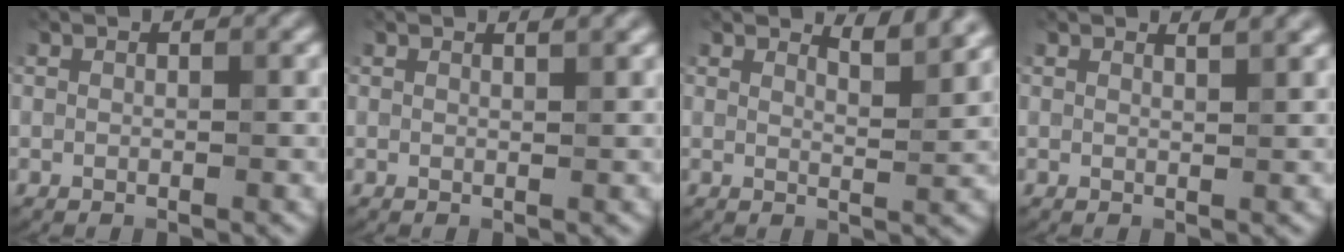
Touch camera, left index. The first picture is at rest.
{"total": 1.1, "force": [0.9, 0.3, 0.6], "torque": [-0.001, 0.000, 0.009]}
{"total": 2.7, "force": [2.4, 0.5, 1.1], "torque": [-0.010, -0.004, 0.031]}
{"total": 1.4, "force": [1.2, 0.3, 0.6], "torque": [-0.001, 0.002, 0.013]}